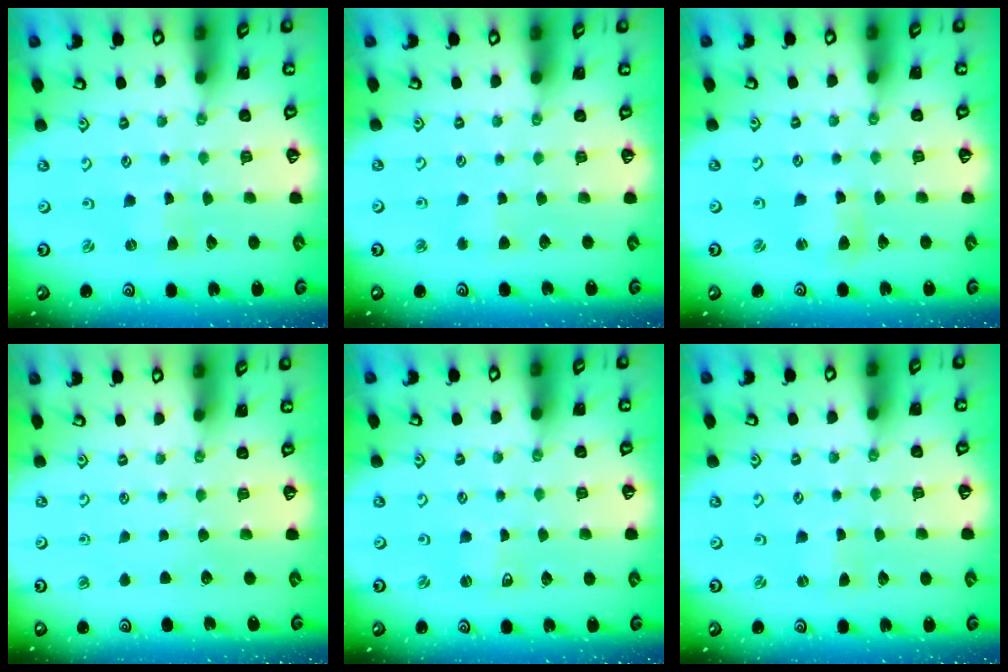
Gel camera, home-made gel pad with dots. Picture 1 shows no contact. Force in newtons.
{"total": 2.9, "press": 2.8, "slide": 0.4}
{"total": 3.7, "press": 3.7, "slide": 0.5}
{"total": 0.0}
{"total": 1.2, "press": 1.2, "slide": 0.2}
{"total": 0.0}